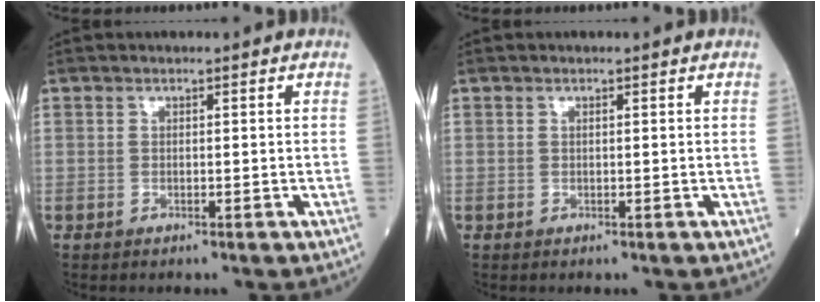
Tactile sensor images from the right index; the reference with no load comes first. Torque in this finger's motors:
{"motor_torque": [-0.10, -0.02, -0.03, -0.01]}